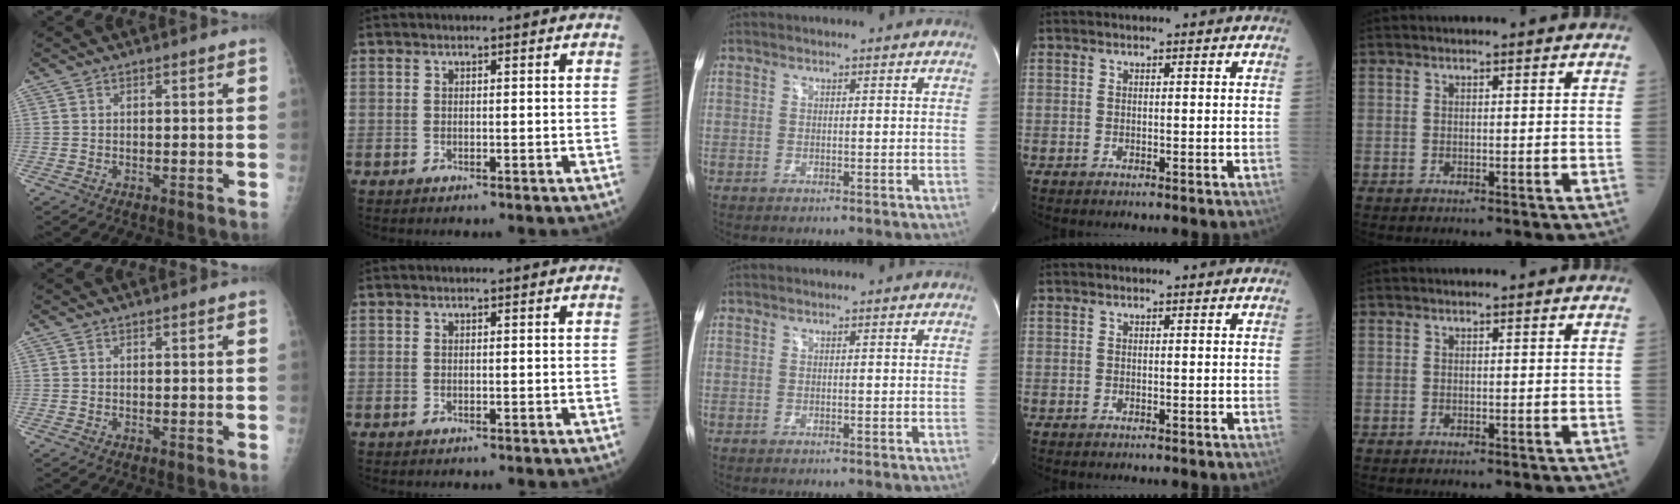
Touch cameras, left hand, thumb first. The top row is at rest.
{}